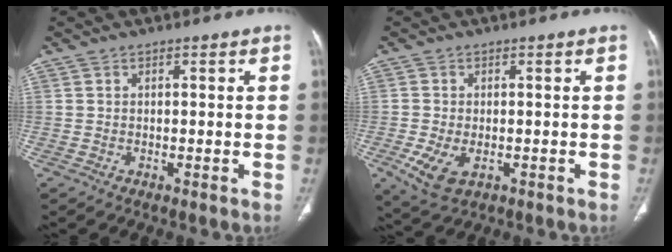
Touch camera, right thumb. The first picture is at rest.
{"total": 6.3, "force": [-2.0, 3.8, 4.7], "torque": [-0.093, -0.007, -0.025]}